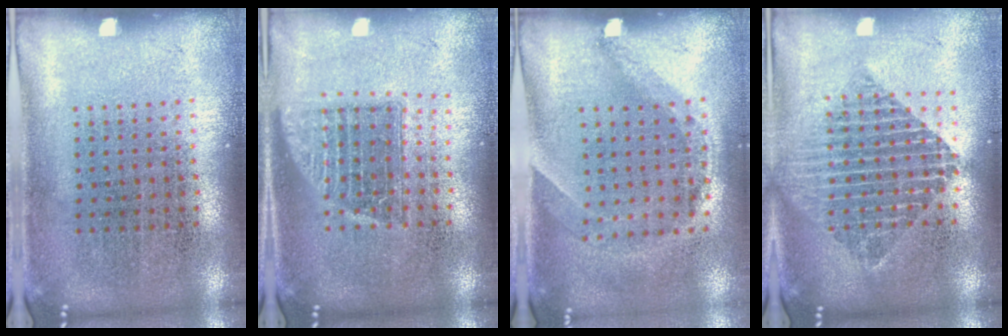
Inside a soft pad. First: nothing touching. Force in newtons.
{"total": 1.4, "press": 1.1, "slide": 0.8}
{"total": 1.4, "press": 1.1, "slide": 0.9}
{"total": 2.0, "press": 1.6, "slide": 1.2}